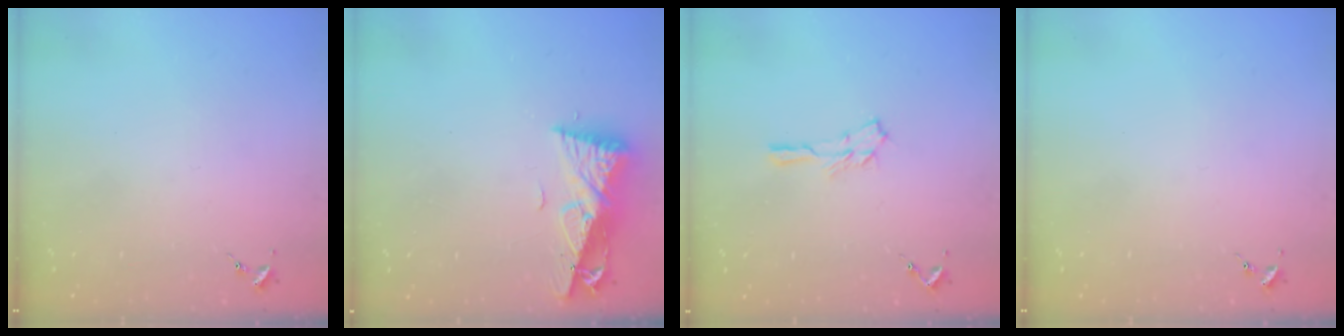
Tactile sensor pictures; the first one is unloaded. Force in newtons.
{"total": 10.1, "press": 10.0, "slide": 1.4}
{"total": 5.1, "press": 5.1, "slide": 0.6}
{"total": 0.0}